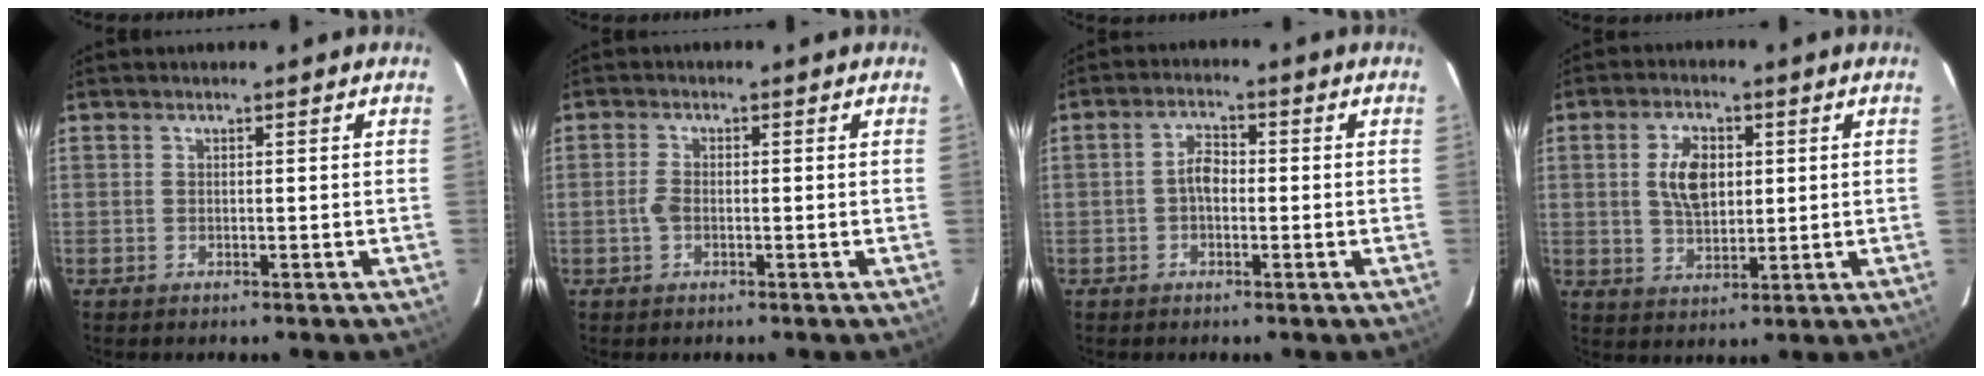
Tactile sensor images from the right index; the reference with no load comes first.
{"total": 2.3, "force": [-0.6, 1.3, 1.8], "torque": [-0.041, 0.003, -0.012]}
{"total": 3.1, "force": [-0.6, 1.9, 2.4], "torque": [-0.045, 0.012, -0.011]}
{"total": 7.4, "force": [1.4, 4.3, 5.9], "torque": [-0.112, 0.008, 0.031]}